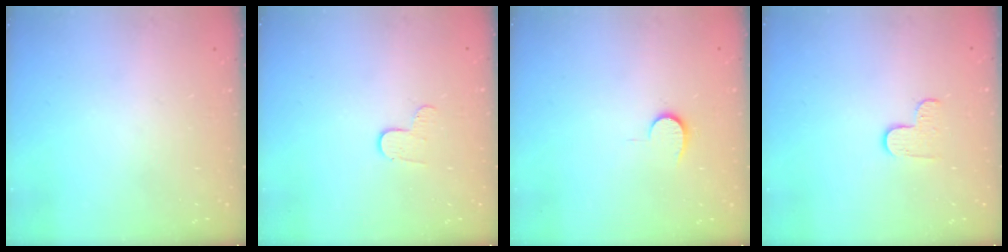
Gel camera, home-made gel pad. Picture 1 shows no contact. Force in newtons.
{"total": 4.0, "press": 4.0, "slide": 0.3}
{"total": 6.3, "press": 6.3, "slide": 0.5}
{"total": 4.2, "press": 4.1, "slide": 0.4}